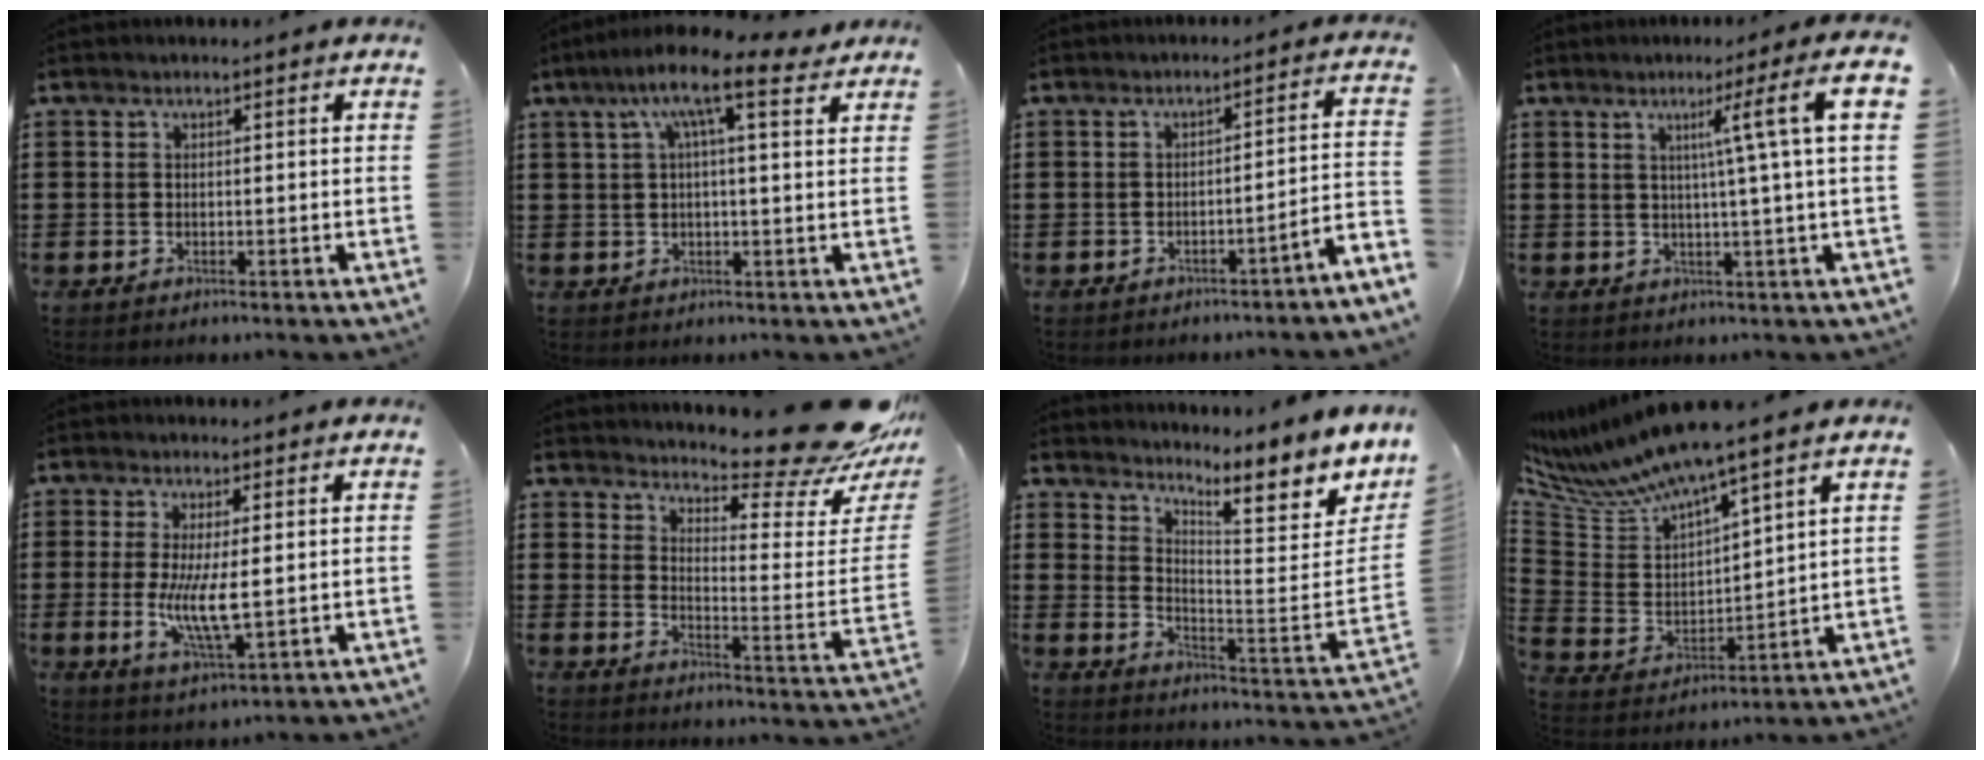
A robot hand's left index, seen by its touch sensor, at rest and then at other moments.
{"total": 9.1, "force": [5.4, 1.7, 7.1], "torque": [-0.145, -0.005, 0.091]}
{"total": 2.6, "force": [-2.1, -0.9, 1.2], "torque": [-0.025, -0.015, -0.050]}
{"total": 8.3, "force": [2.5, -0.6, 7.9], "torque": [-0.140, -0.004, 0.031]}
{"total": 6.9, "force": [0.0, 1.8, 6.7], "torque": [-0.127, -0.010, -0.004]}
{"total": 11.9, "force": [10.8, 0.4, 5.0], "torque": [-0.076, -0.098, 0.176]}
{"total": 6.1, "force": [4.9, 0.9, 3.6], "torque": [-0.057, -0.064, 0.068]}
{"total": 7.9, "force": [7.1, 0.4, 3.5], "torque": [-0.101, -0.048, 0.117]}